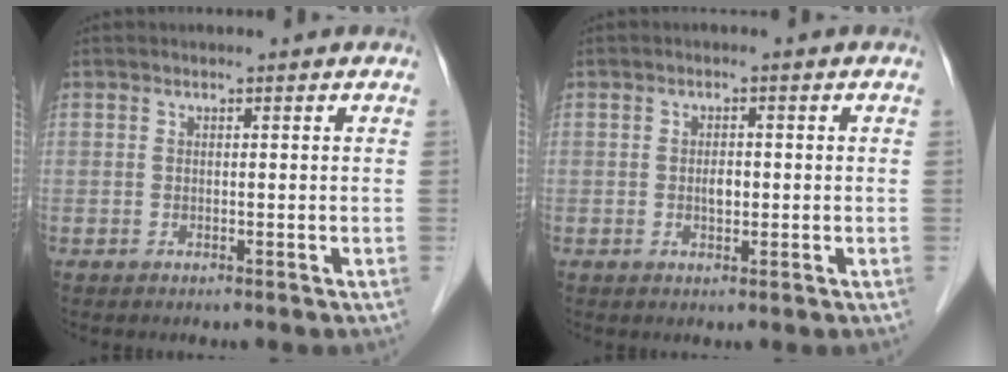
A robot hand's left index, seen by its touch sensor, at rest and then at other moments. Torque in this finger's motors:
{"motor_torque": [0.24, -0.02, -0.01, 0.03]}